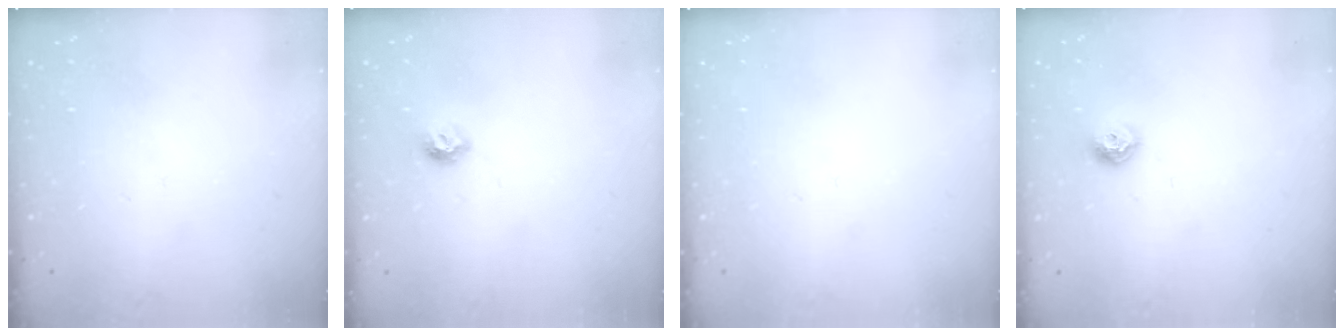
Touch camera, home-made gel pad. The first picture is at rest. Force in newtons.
{"total": 6.1, "press": 6.0, "slide": 0.9}
{"total": 0.0}
{"total": 7.0, "press": 6.9, "slide": 0.9}